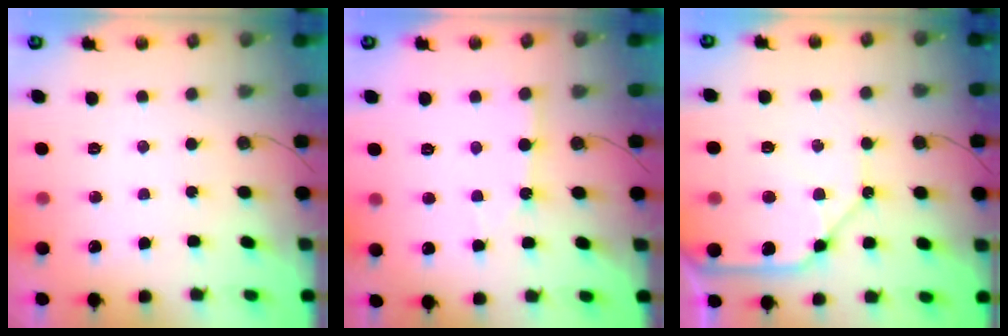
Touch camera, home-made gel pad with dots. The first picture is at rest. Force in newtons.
{"total": 2.5, "press": 2.5, "slide": 0.3}
{"total": 13.3, "press": 13.2, "slide": 1.6}